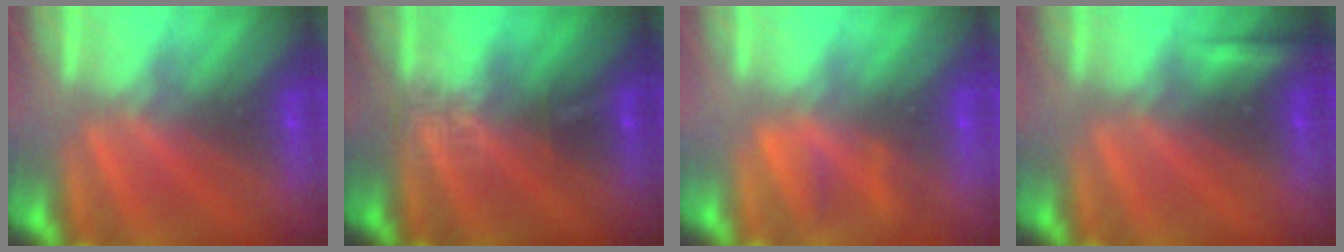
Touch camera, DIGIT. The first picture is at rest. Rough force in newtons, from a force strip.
{"total": 4.6}
{"total": 2.1}
{"total": 2.3}